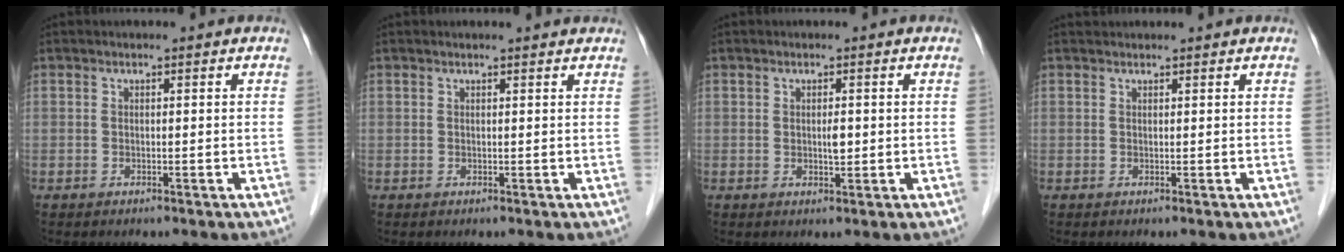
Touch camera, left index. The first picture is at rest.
{"total": 2.5, "force": [2.4, 0.2, 0.5], "torque": [-0.012, 0.008, 0.022]}
{"total": 1.5, "force": [0.1, 0.6, 1.3], "torque": [-0.023, -0.002, 0.003]}
{"total": 1.2, "force": [1.2, 0.2, 0.1], "torque": [-0.006, 0.021, 0.024]}